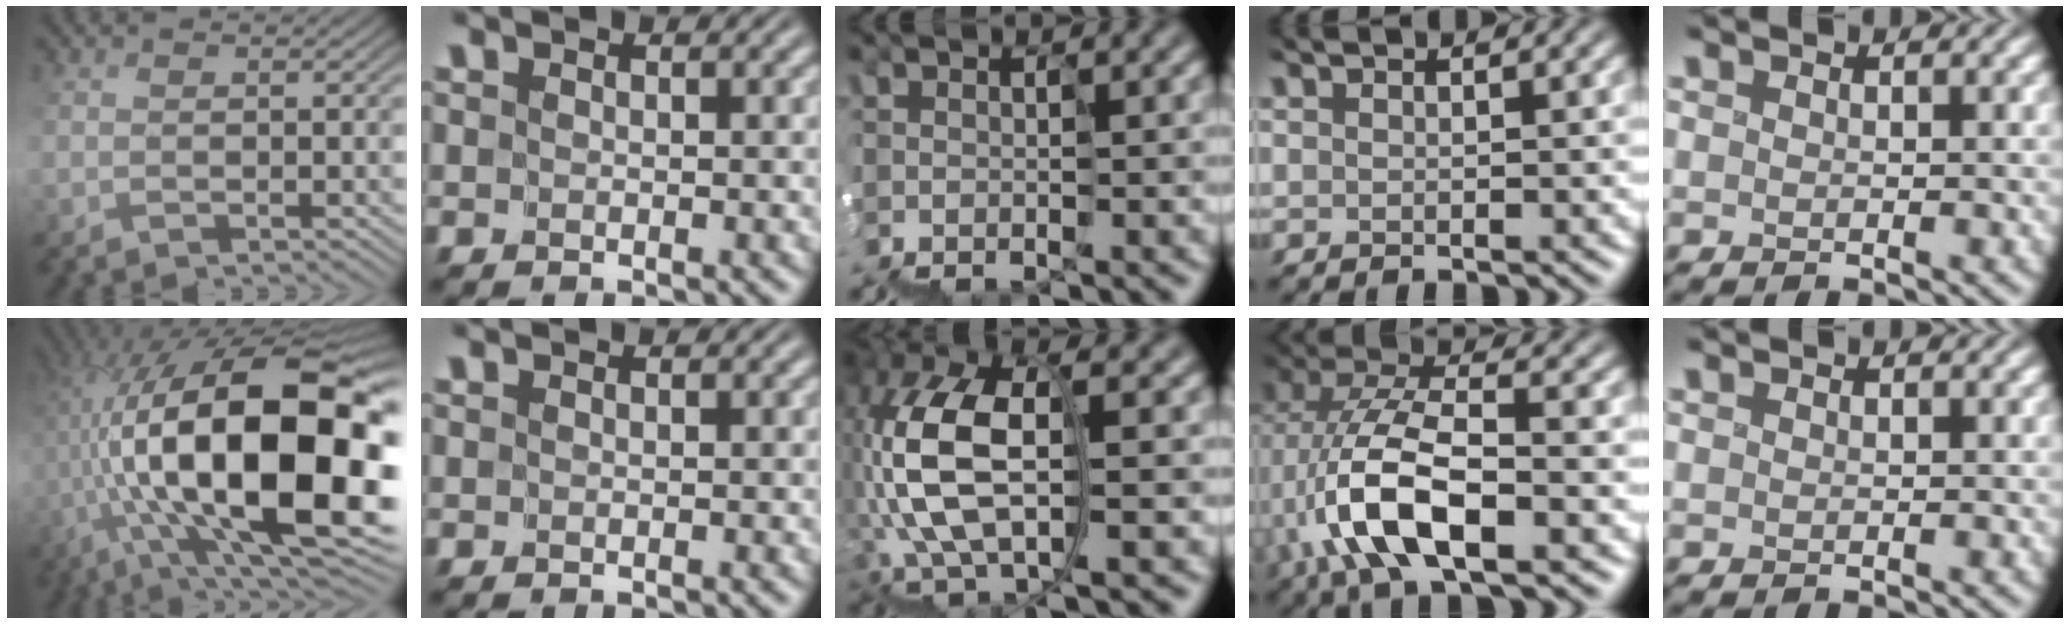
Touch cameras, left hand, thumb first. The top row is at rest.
{"thumb": {"total": 22.3, "force": [0.4, 10.1, 19.9], "torque": [-0.360, 0.003, 0.013]}, "middle": {"total": 7.4, "force": [-0.3, 3.9, 6.3], "torque": [-0.169, 0.022, -0.010]}, "ring": {"total": 8.3, "force": [-3.2, 3.3, 7.0], "torque": [-0.150, 0.009, -0.063]}}